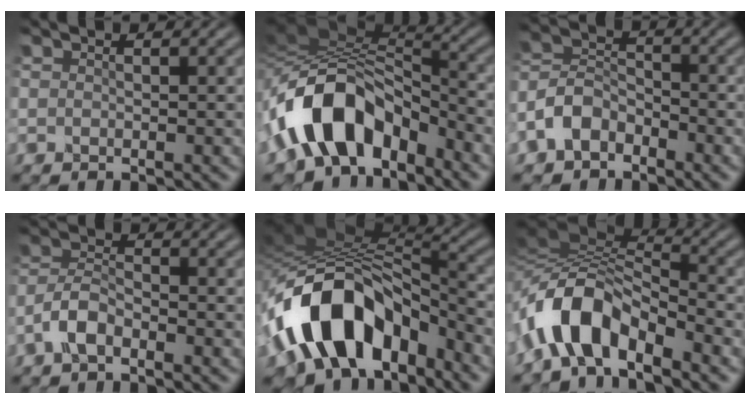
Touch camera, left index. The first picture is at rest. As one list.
[{"total": 10.6, "force": [-4.7, 6.2, 7.2], "torque": [-0.129, 0.024, -0.093]}, {"total": 4.5, "force": [-2.9, 2.9, 1.9], "torque": [-0.046, 0.008, -0.069]}, {"total": 2.7, "force": [-1.9, 0.8, 1.7], "torque": [-0.043, 0.013, -0.045]}, {"total": 12.5, "force": [-5.7, 7.5, 8.2], "torque": [-0.143, 0.023, -0.109]}, {"total": 7.1, "force": [-4.0, 2.7, 5.2], "torque": [-0.098, 0.014, -0.083]}]